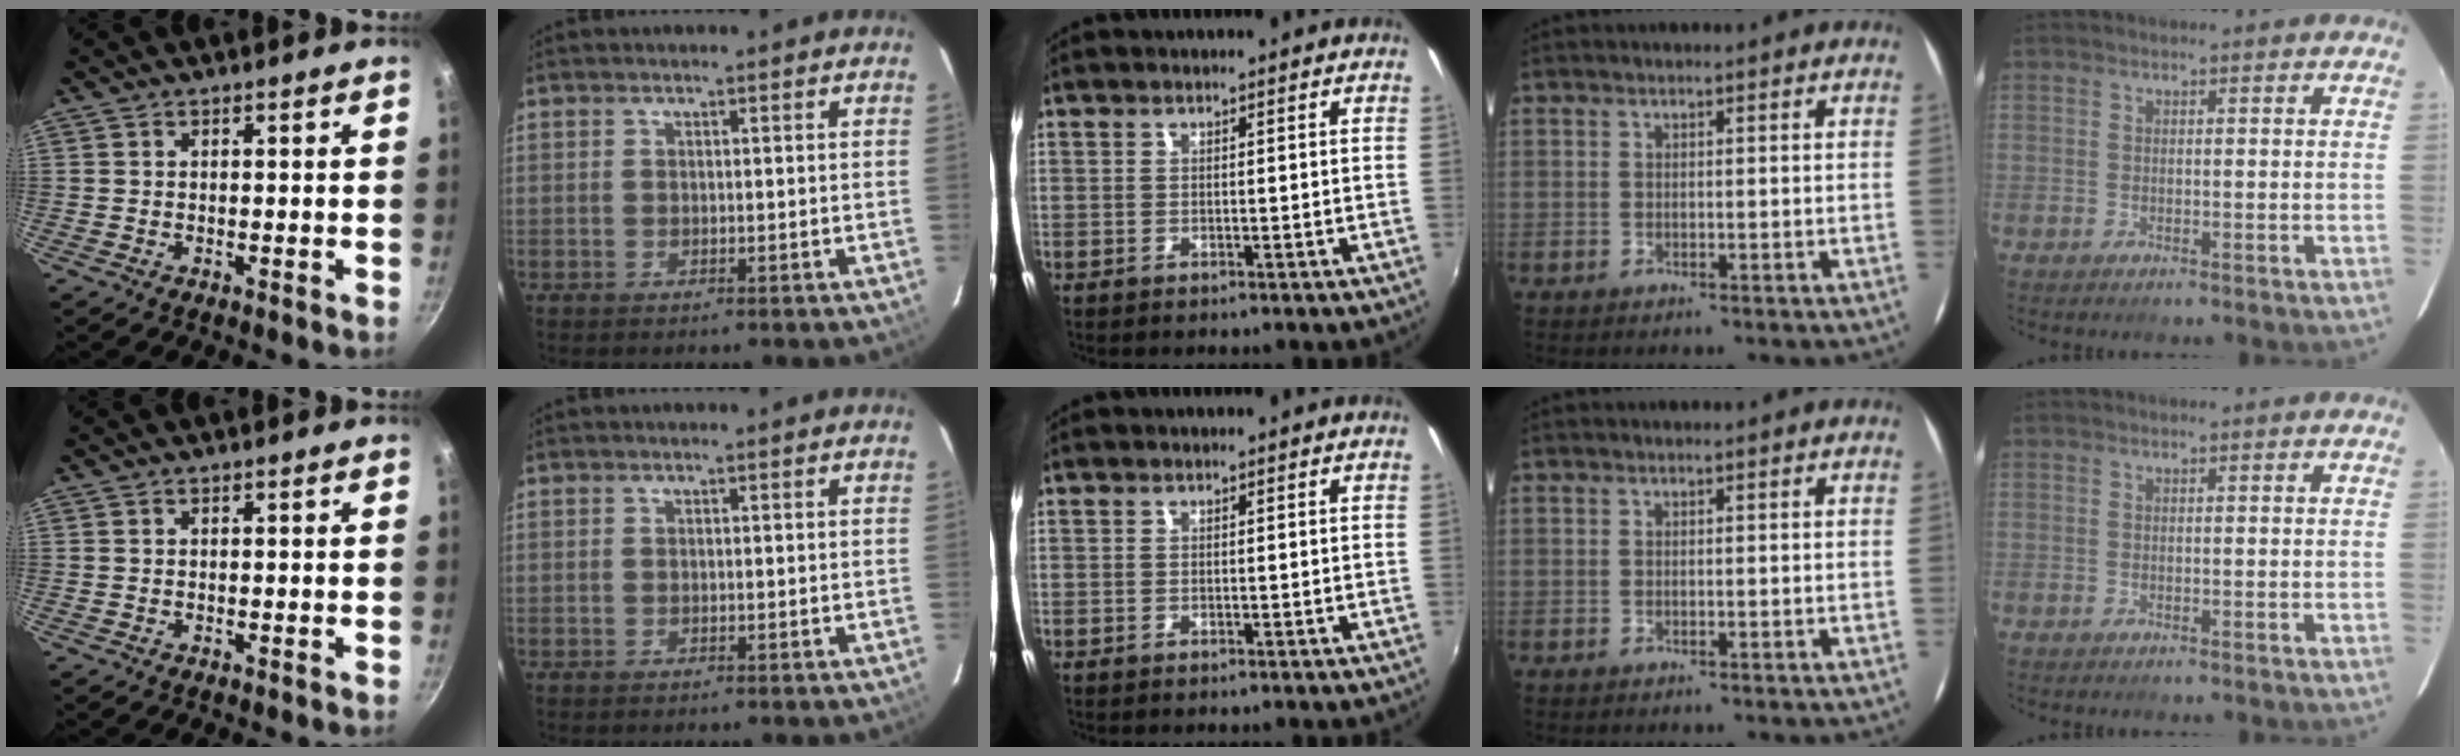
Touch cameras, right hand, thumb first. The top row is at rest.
{}